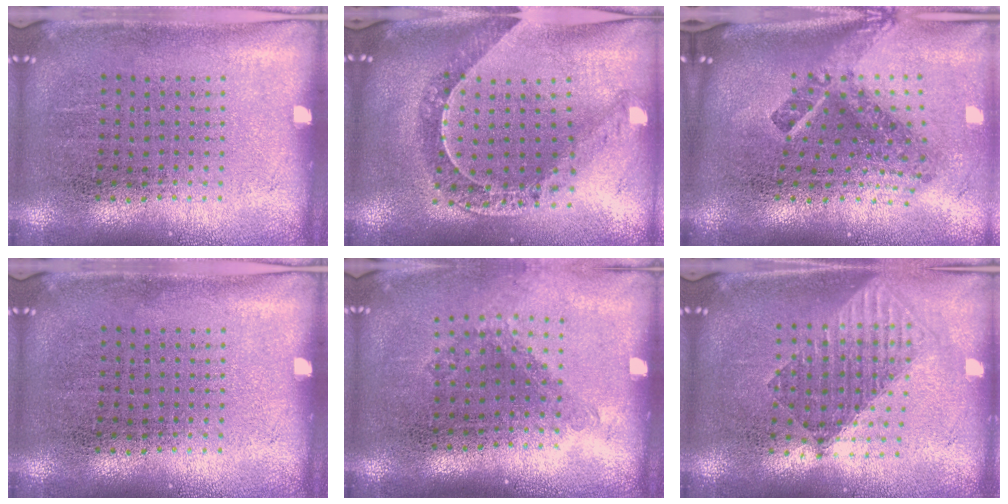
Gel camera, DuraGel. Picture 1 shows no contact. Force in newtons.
{"total": 1.0, "press": 1.0, "slide": 0.2}
{"total": 2.8, "press": 1.6, "slide": 2.2}
{"total": 0.0}
{"total": 1.2, "press": 0.9, "slide": 0.8}
{"total": 1.6, "press": 1.4, "slide": 0.7}